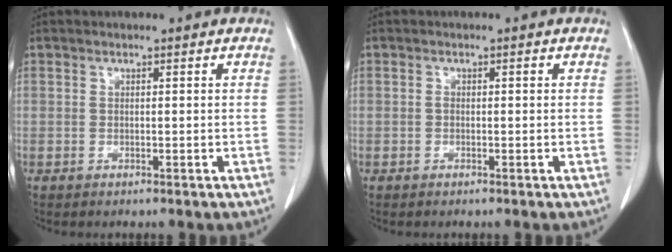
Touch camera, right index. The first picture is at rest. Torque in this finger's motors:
{"motor_torque": [-0.02, 0.04, -0.02, 0.00]}